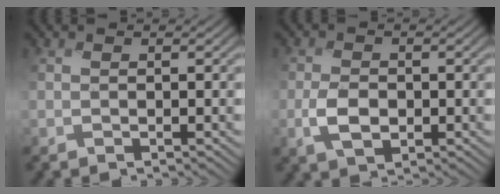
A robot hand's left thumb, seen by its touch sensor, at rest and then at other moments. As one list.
[{"total": 3.9, "force": [-0.9, 2.7, 2.7], "torque": [-0.064, -0.007, -0.020]}]